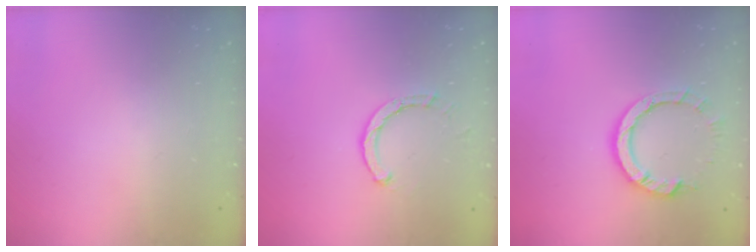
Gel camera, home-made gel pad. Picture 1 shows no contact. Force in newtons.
{"total": 2.6, "press": 2.6, "slide": 0.1}
{"total": 9.3, "press": 9.3, "slide": 1.0}